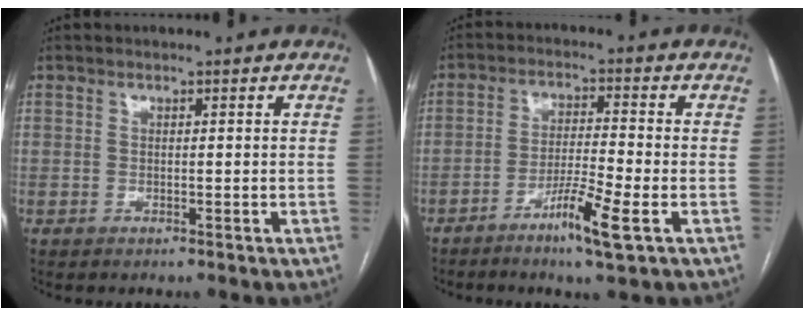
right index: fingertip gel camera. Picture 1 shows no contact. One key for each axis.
{"total": 7.4, "fx": -3.7, "fy": -0.2, "fz": 6.4, "tx": -0.119, "ty": -0.010, "tz": -0.066}